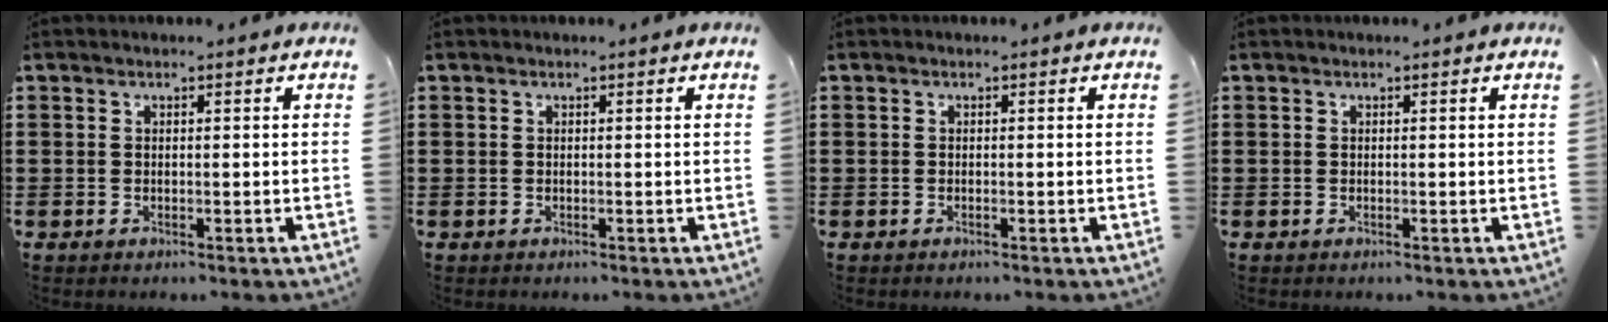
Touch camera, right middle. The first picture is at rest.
{"total": 0.0}
{"total": 0.0}
{"total": 0.0}